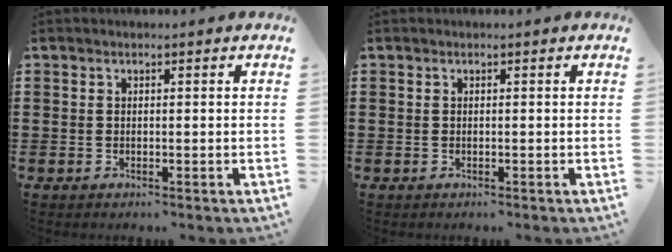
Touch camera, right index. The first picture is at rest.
{"total": 0.0}